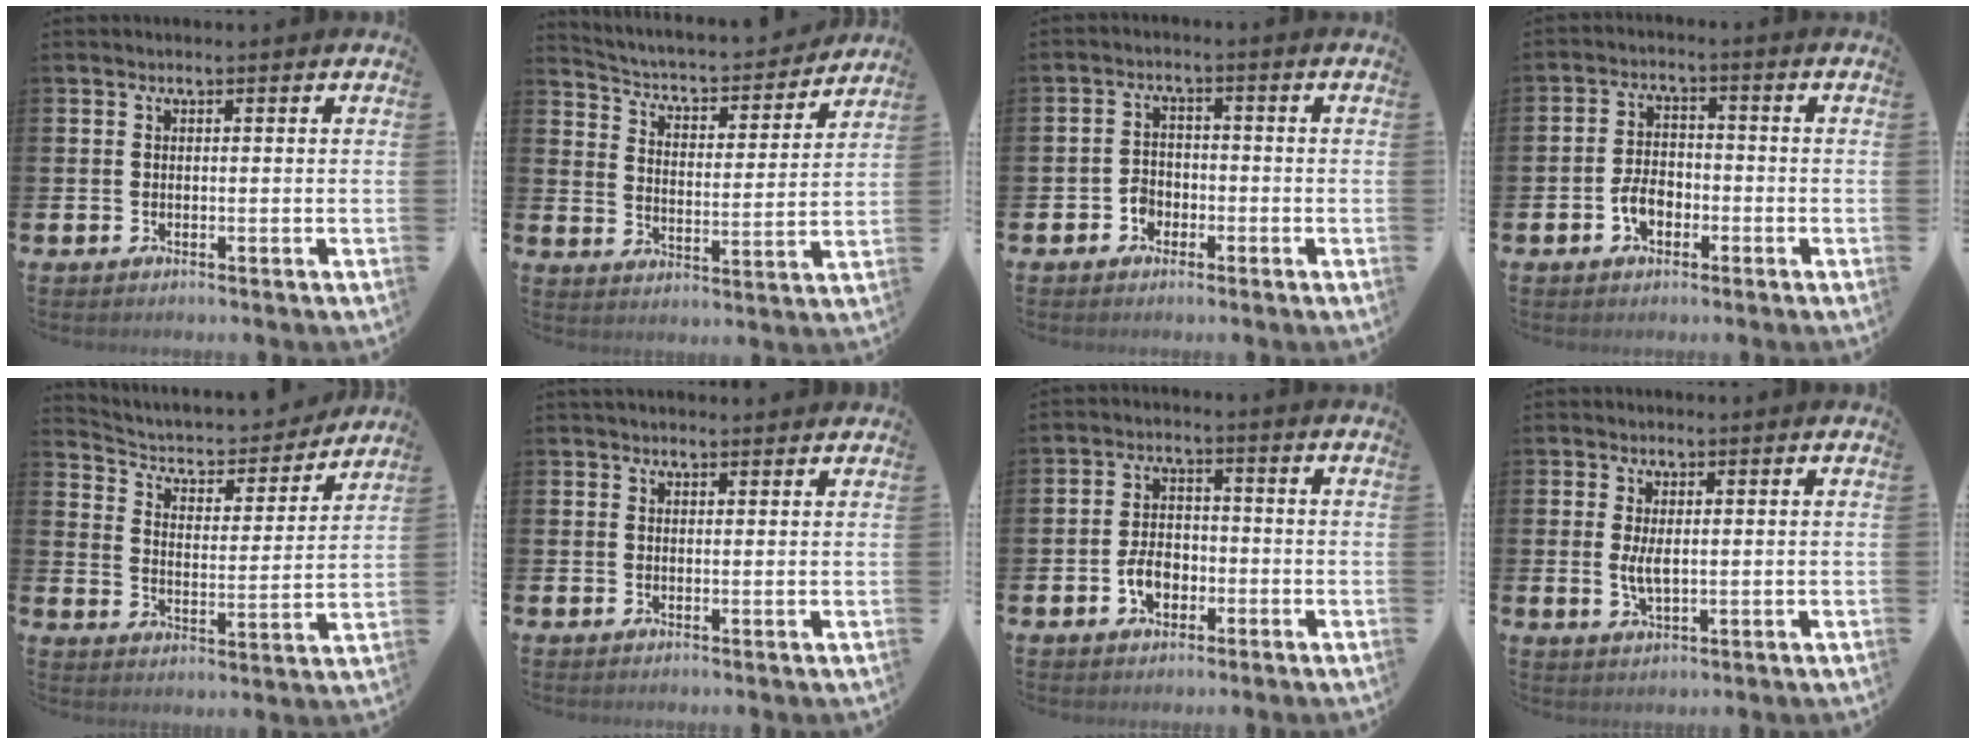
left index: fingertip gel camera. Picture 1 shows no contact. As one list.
[{"total": 4.7, "force": [4.4, 1.2, 1.1], "torque": [-0.053, -0.040, 0.067]}, {"total": 2.7, "force": [-1.7, 2.1, 0.7], "torque": [-0.015, 0.005, -0.037]}, {"total": 3.8, "force": [-1.7, 2.4, 2.4], "torque": [-0.040, 0.004, -0.033]}, {"total": 5.6, "force": [5.1, 1.9, 1.3], "torque": [-0.052, -0.042, 0.080]}, {"total": 1.5, "force": [1.4, 0.4, 0.3], "torque": [0.002, -0.001, 0.023]}, {"total": 4.3, "force": [-1.7, 2.9, 2.7], "torque": [-0.039, 0.001, -0.035]}, {"total": 3.0, "force": [0.3, 1.1, 2.8], "torque": [-0.044, -0.002, 0.002]}]